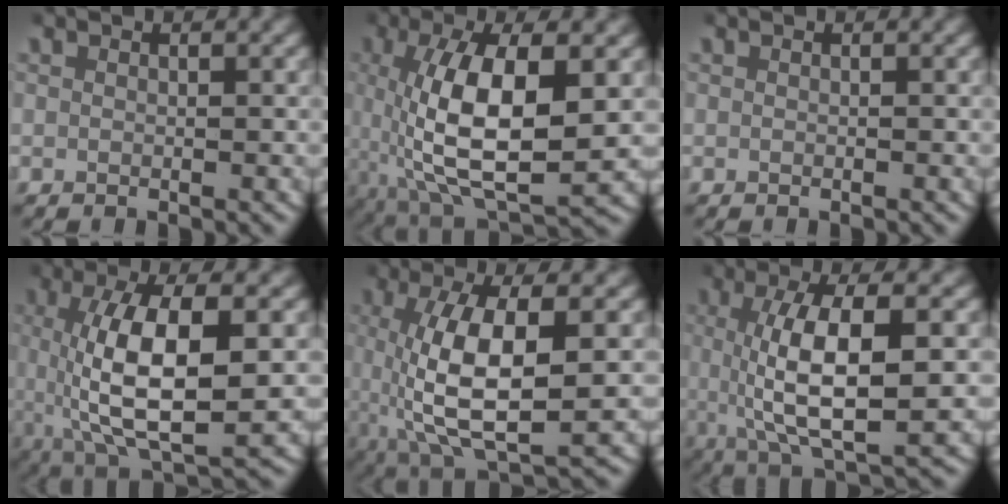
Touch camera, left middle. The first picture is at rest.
{"total": 10.9, "force": [-0.1, 4.7, 9.8], "torque": [-0.190, -0.032, 0.023]}
{"total": 0.0}
{"total": 10.1, "force": [0.3, 4.0, 9.3], "torque": [-0.167, -0.015, 0.018]}
{"total": 9.5, "force": [-0.1, 4.0, 8.7], "torque": [-0.169, -0.027, 0.019]}
{"total": 8.9, "force": [0.2, 3.0, 8.4], "torque": [-0.148, -0.010, 0.010]}